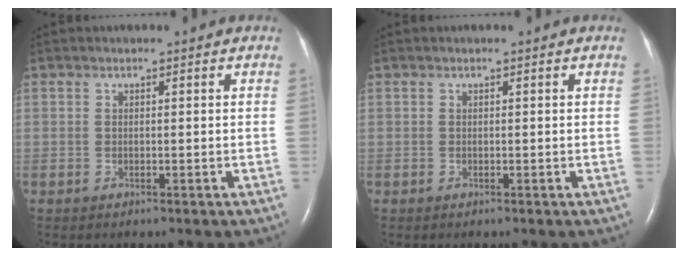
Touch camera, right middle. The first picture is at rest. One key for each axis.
{"total": 0.0}